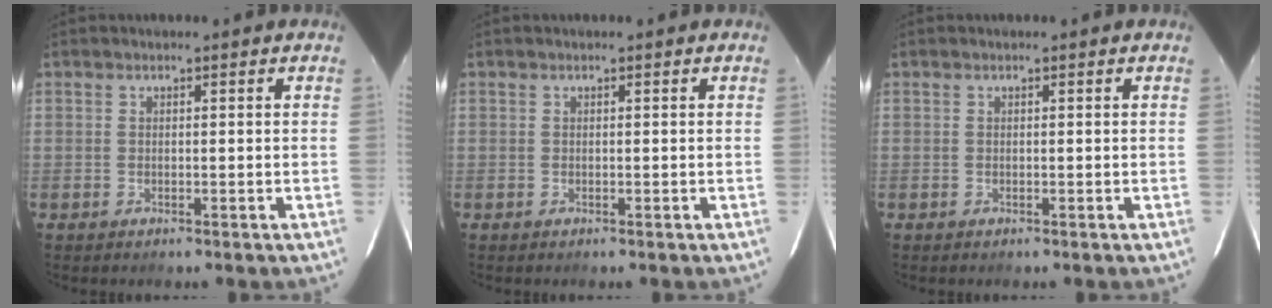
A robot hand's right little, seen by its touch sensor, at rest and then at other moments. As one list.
[{"total": 0.0}, {"total": 0.0}]